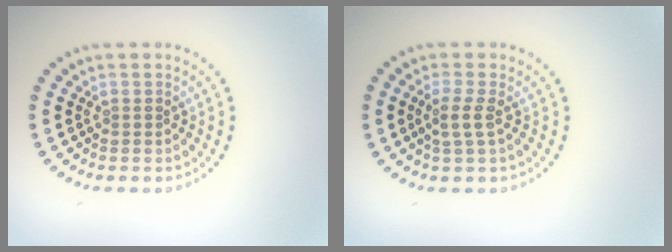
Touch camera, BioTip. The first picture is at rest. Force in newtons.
{"total": 1.8, "press": 1.5, "slide": 0.9}